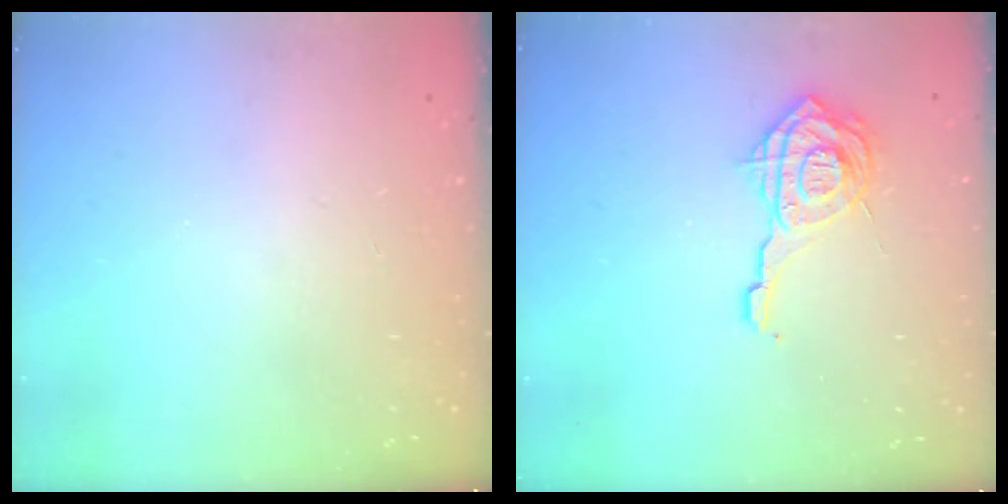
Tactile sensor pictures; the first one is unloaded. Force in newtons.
{"total": 13.0, "press": 12.9, "slide": 1.4}